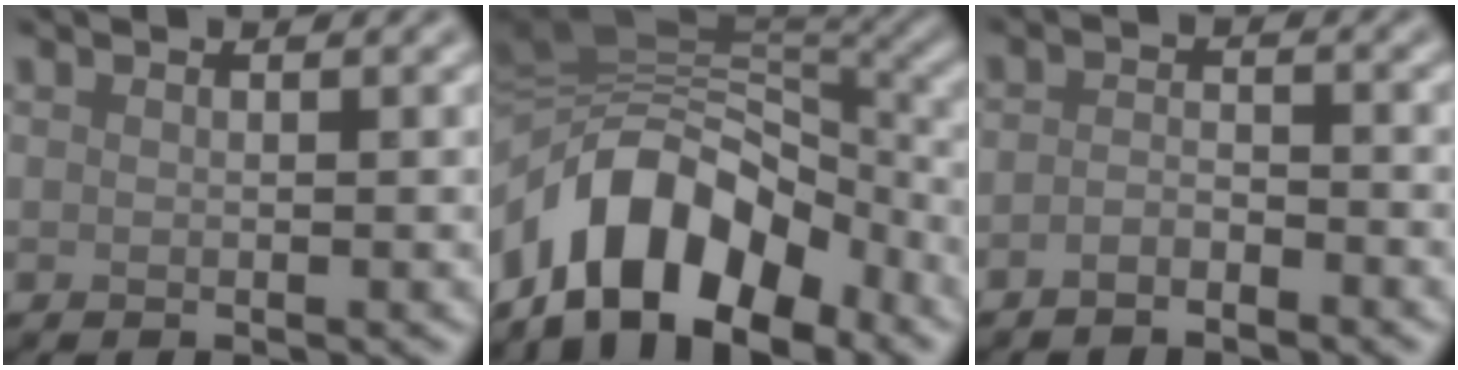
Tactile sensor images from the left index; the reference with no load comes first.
{"total": 11.5, "force": [-4.8, 6.7, 8.0], "torque": [-0.125, 0.025, -0.091]}
{"total": 1.6, "force": [-1.2, 0.5, 1.0], "torque": [-0.021, 0.003, -0.027]}